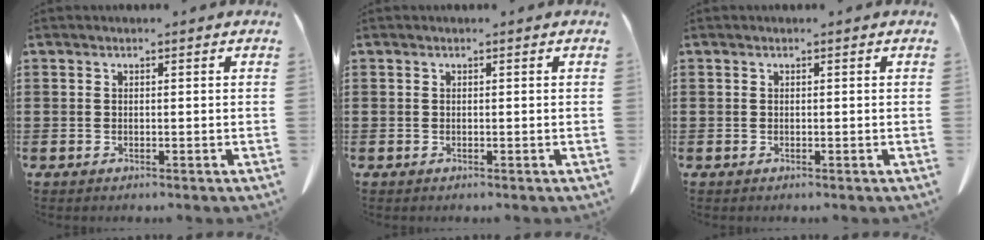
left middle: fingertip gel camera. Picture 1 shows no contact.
{"total": 0.0}
{"total": 0.0}